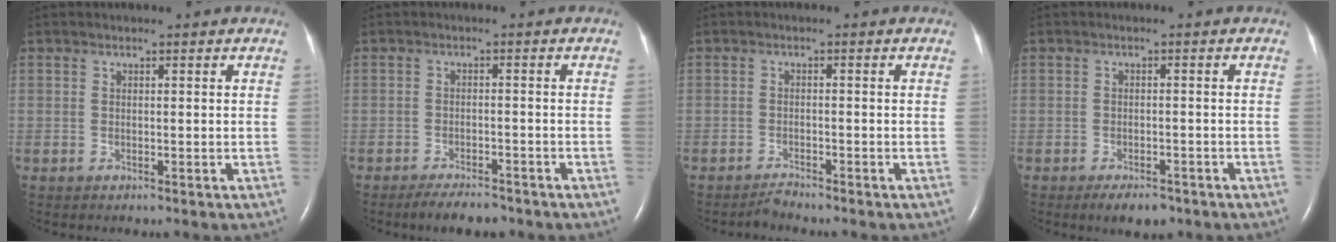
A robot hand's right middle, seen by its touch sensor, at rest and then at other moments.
{"total": 4.7, "force": [-4.0, 1.3, 2.1], "torque": [-0.037, -0.005, -0.063]}
{"total": 1.6, "force": [-1.6, -0.1, 0.1], "torque": [-0.008, -0.008, -0.028]}
{"total": 3.9, "force": [-2.8, 1.6, 2.2], "torque": [-0.032, -0.002, -0.037]}